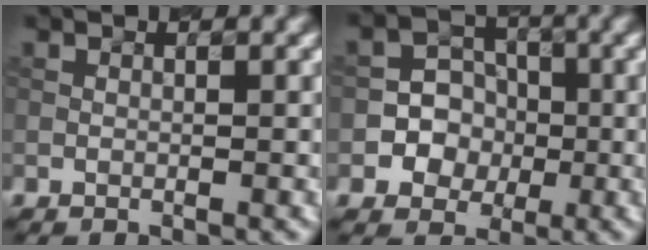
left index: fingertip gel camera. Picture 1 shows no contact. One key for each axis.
{"total": 4.5, "fx": -1.0, "fy": 4.2, "fz": 1.1, "tx": 0.006, "ty": 0.016, "tz": -0.033}